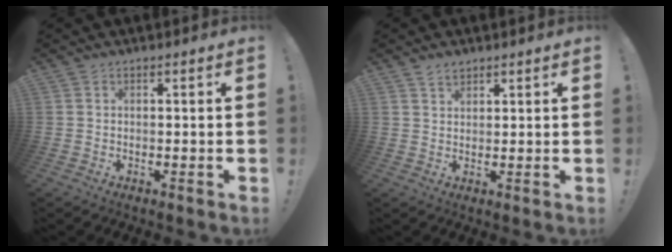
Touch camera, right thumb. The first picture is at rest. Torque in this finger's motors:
{"motor_torque": [-0.22, 0.30, 0.18, 0.01, -0.02]}